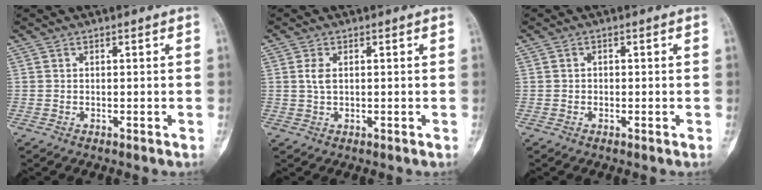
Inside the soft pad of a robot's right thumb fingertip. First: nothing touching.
{"total": 2.5, "force": [0.5, 1.4, 2.0], "torque": [-0.046, 0.002, 0.011]}
{"total": 0.6, "force": [-0.2, 0.6, 0.1], "torque": [0.006, 0.001, -0.005]}